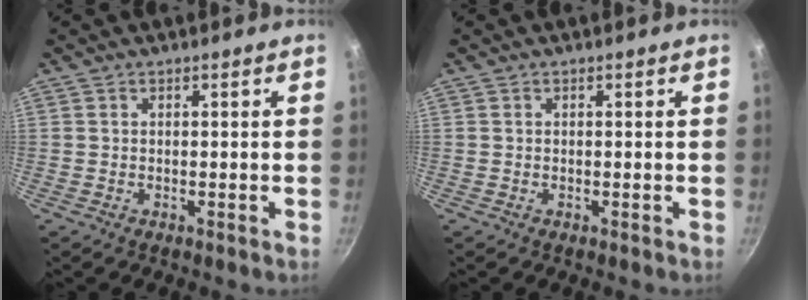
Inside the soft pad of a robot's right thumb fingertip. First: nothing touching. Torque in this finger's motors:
{"motor_torque": [-0.10, 0.12, 0.02, 0.01, 0.02]}